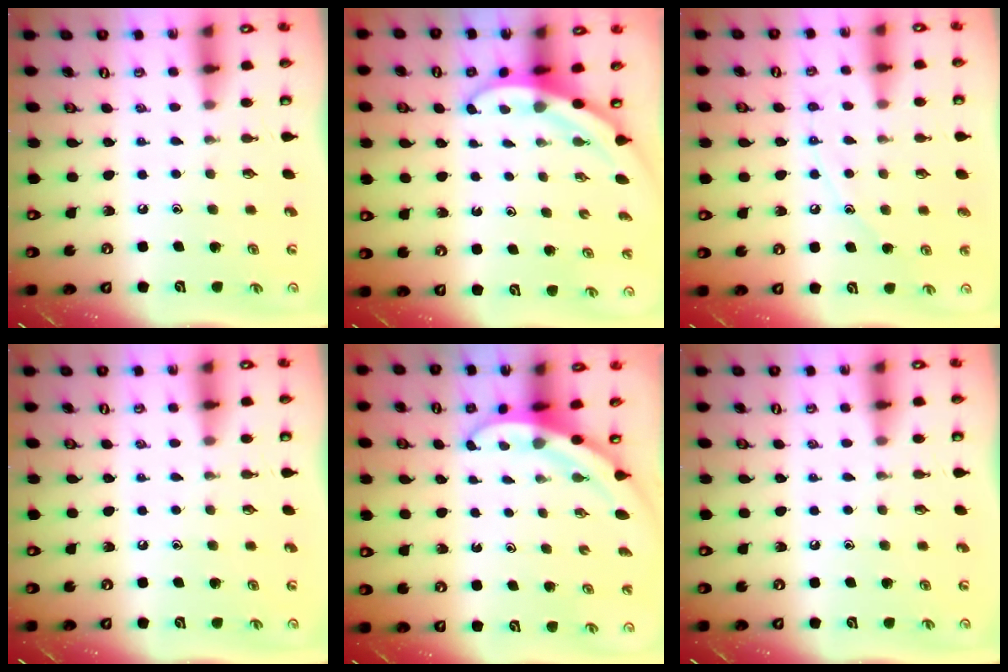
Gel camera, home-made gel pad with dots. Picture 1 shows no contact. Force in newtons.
{"total": 3.6, "press": 3.6, "slide": 0.2}
{"total": 8.3, "press": 8.3, "slide": 0.7}
{"total": 0.0}
{"total": 3.5, "press": 3.5, "slide": 0.1}
{"total": 0.0}